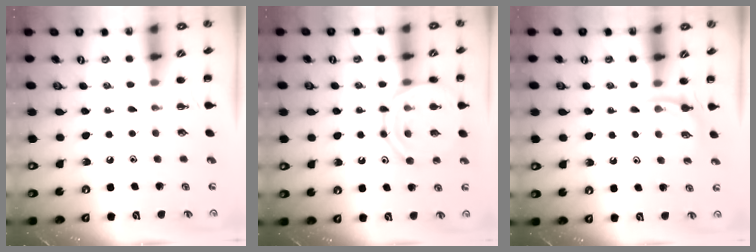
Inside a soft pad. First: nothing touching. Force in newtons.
{"total": 14.4, "press": 14.3, "slide": 1.5}
{"total": 4.8, "press": 4.6, "slide": 1.3}